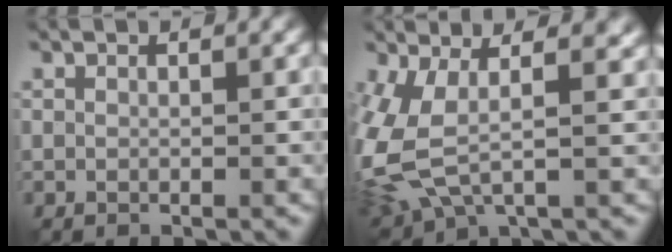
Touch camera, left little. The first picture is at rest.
{"total": 8.8, "force": [-0.3, 4.6, 7.4], "torque": [-0.200, -0.021, 0.000]}